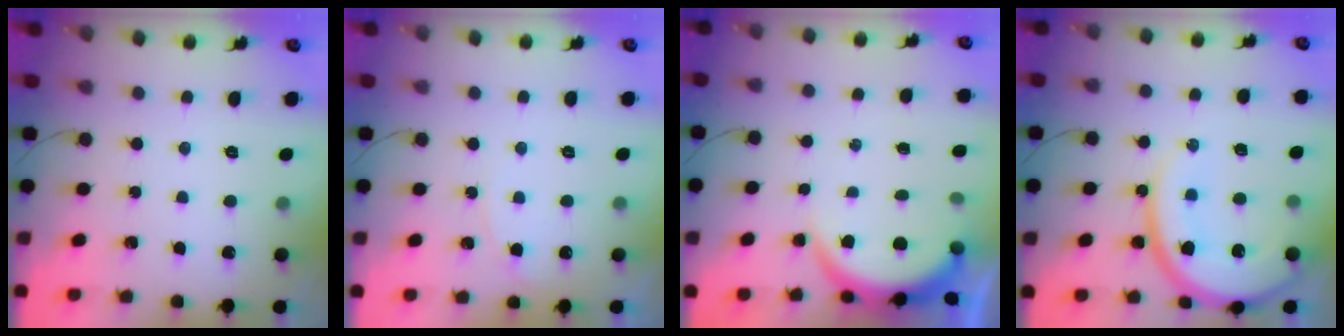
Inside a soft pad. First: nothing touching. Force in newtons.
{"total": 3.3, "press": 3.3, "slide": 0.3}
{"total": 4.5, "press": 4.4, "slide": 0.5}
{"total": 17.2, "press": 17.1, "slide": 1.8}